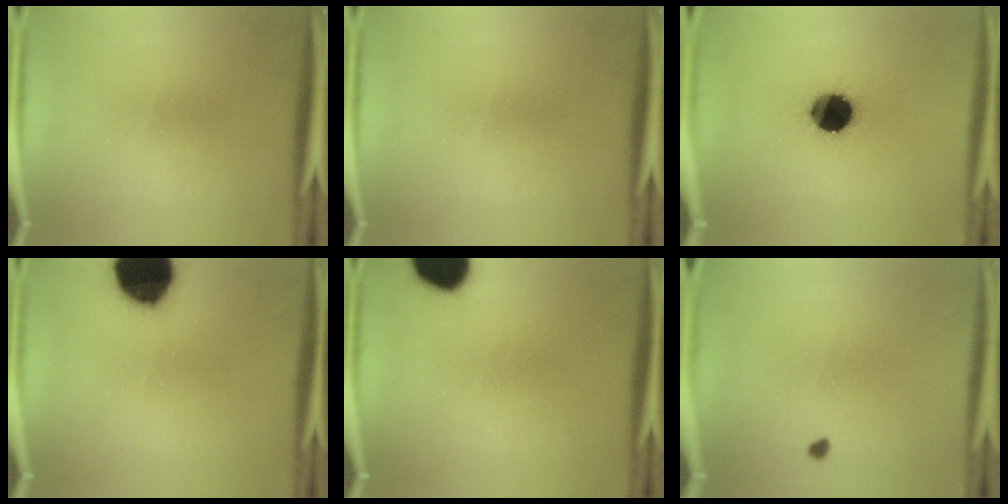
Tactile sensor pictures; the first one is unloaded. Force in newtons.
{"total": 0.0}
{"total": 14.1}
{"total": 19.6}
{"total": 15.5}
{"total": 0.7}